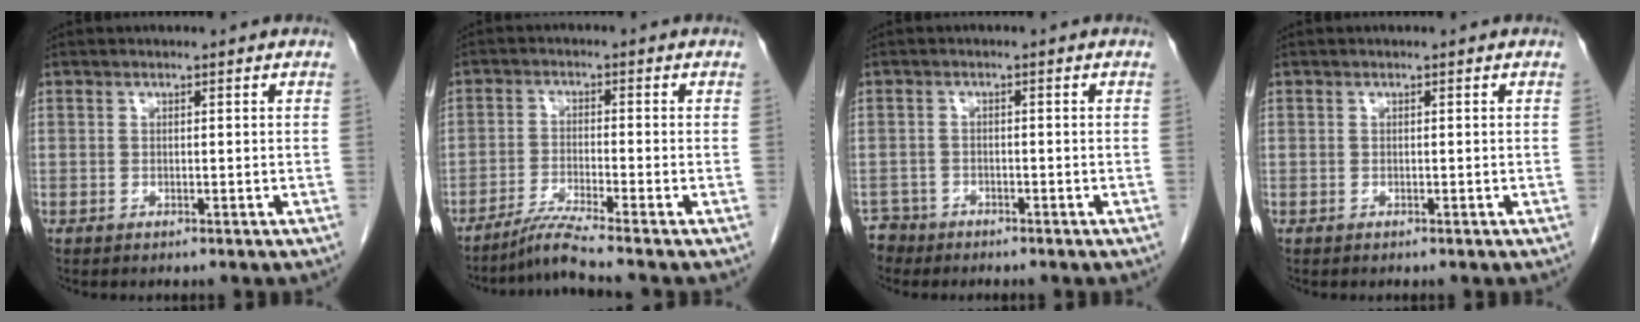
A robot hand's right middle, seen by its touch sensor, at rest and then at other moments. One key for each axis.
{"total": 4.7, "fx": -4.0, "fy": -1.9, "fz": 1.6, "tx": -0.035, "ty": -0.027, "tz": -0.079}
{"total": 2.6, "fx": -2.2, "fy": 1.1, "fz": -0.8, "tx": 0.014, "ty": 0.001, "tz": -0.042}
{"total": 0.0}